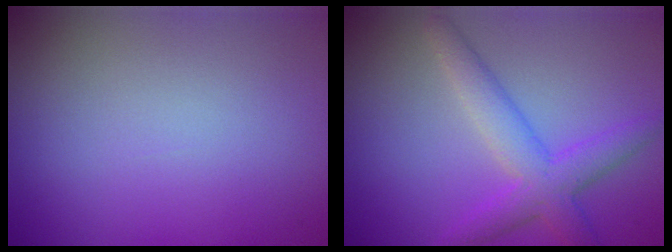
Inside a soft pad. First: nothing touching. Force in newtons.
{"total": 3.9, "press": 3.9, "slide": 0.1}